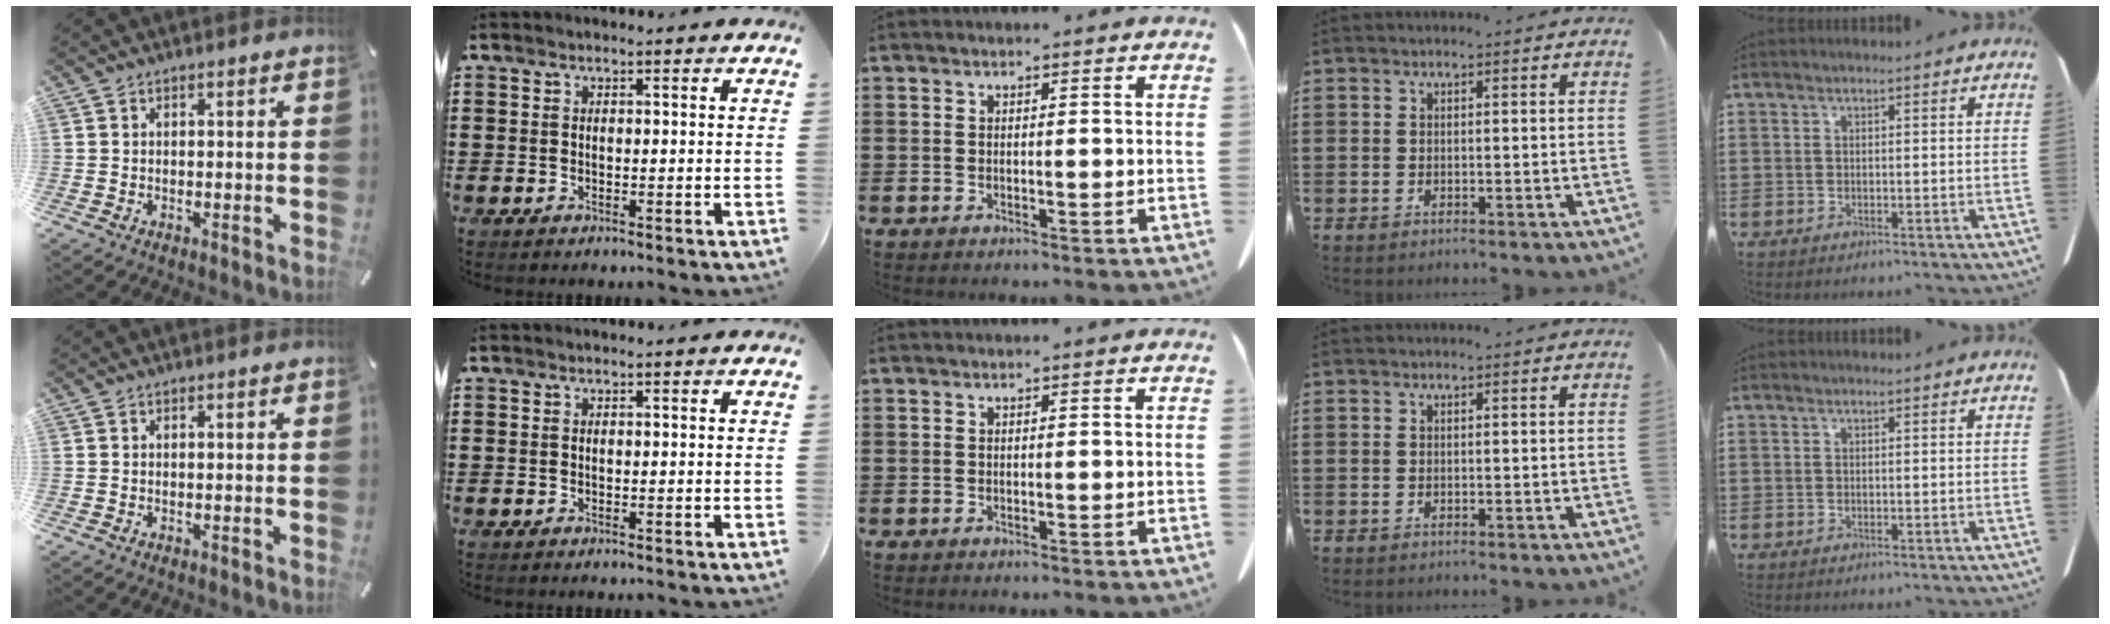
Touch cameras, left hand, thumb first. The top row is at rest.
{}